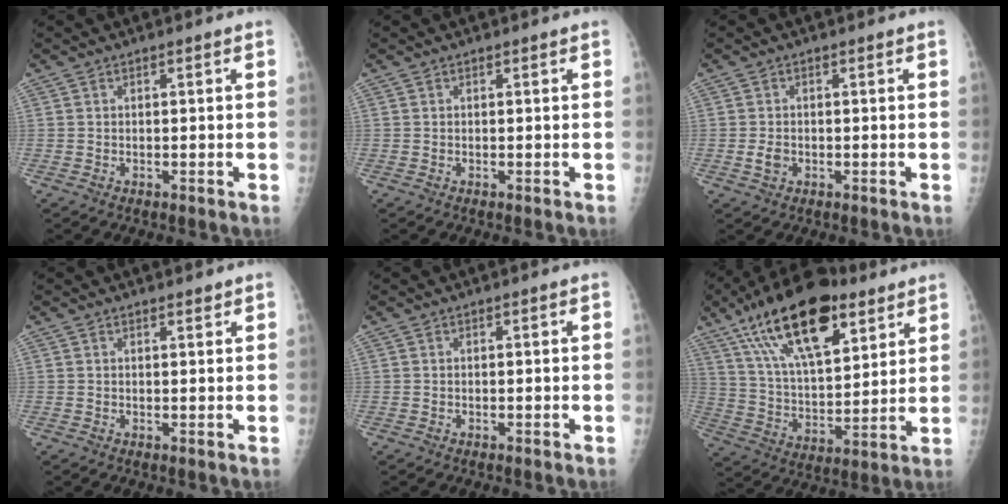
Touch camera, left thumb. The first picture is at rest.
{"total": 0.0}
{"total": 2.2, "force": [-0.5, 1.7, 1.4], "torque": [-0.020, 0.001, -0.007]}
{"total": 1.0, "force": [0.9, 0.3, 0.4], "torque": [-0.003, -0.007, 0.014]}
{"total": 0.0}
{"total": 22.8, "force": [12.9, 9.8, 16.1], "torque": [-0.249, -0.040, 0.227]}